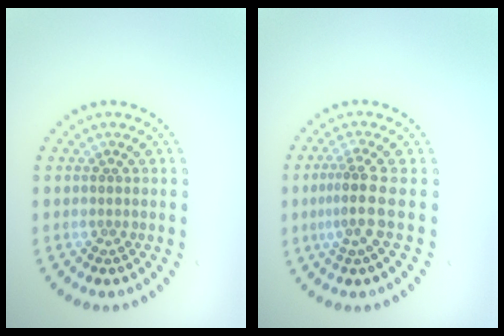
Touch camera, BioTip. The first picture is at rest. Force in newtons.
{"total": 2.6, "press": 1.9, "slide": 1.8}